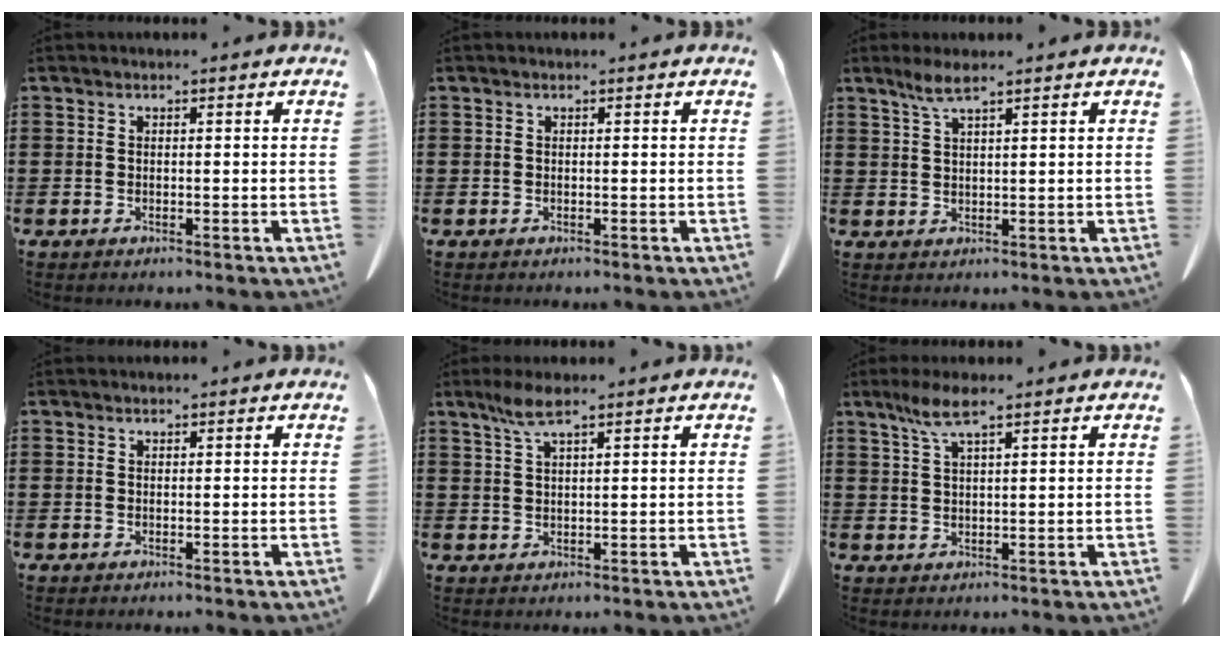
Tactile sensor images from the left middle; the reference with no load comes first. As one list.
[{"total": 0.0}, {"total": 3.2, "force": [2.2, 0.3, 2.3], "torque": [-0.050, 0.003, 0.039]}, {"total": 0.0}, {"total": 3.9, "force": [2.4, 0.6, 2.9], "torque": [-0.065, 0.003, 0.043]}, {"total": 4.8, "force": [2.9, 0.8, 3.7], "torque": [-0.080, 0.004, 0.051]}]